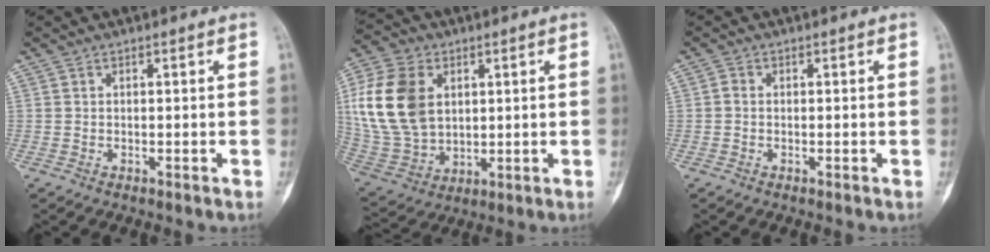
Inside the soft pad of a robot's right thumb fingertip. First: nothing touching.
{"total": 17.9, "force": [3.9, 12.7, 12.1], "torque": [-0.238, -0.006, 0.085]}
{"total": 0.9, "force": [-0.1, 0.7, 0.5], "torque": [-0.009, 0.001, -0.006]}